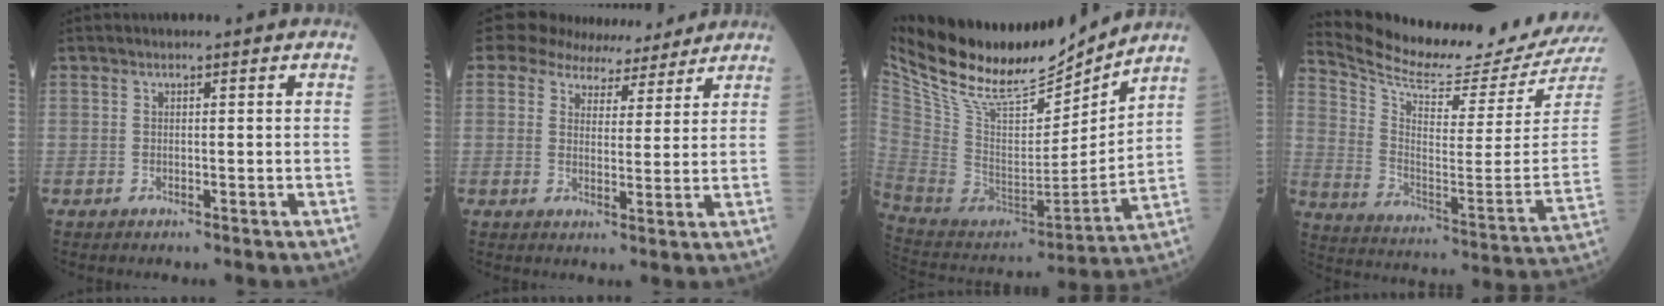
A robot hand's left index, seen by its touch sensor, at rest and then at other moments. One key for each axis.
{"total": 7.9, "fx": 7.2, "fy": 3.4, "fz": 0.5, "tx": -0.001, "ty": 0.011, "tz": 0.091}
{"total": 24.9, "fx": 21.5, "fy": 5.2, "fz": 11.5, "tx": -0.222, "ty": -0.007, "tz": 0.369}
{"total": 19.9, "fx": 19.2, "fy": -1.0, "fz": 5.1, "tx": -0.123, "ty": -0.117, "tz": 0.283}